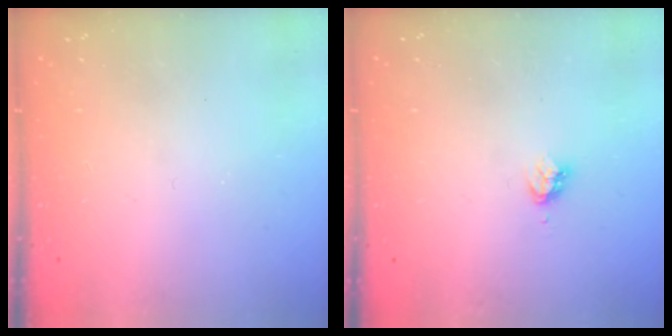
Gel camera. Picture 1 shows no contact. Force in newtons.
{"total": 3.2, "press": 3.1, "slide": 0.5}